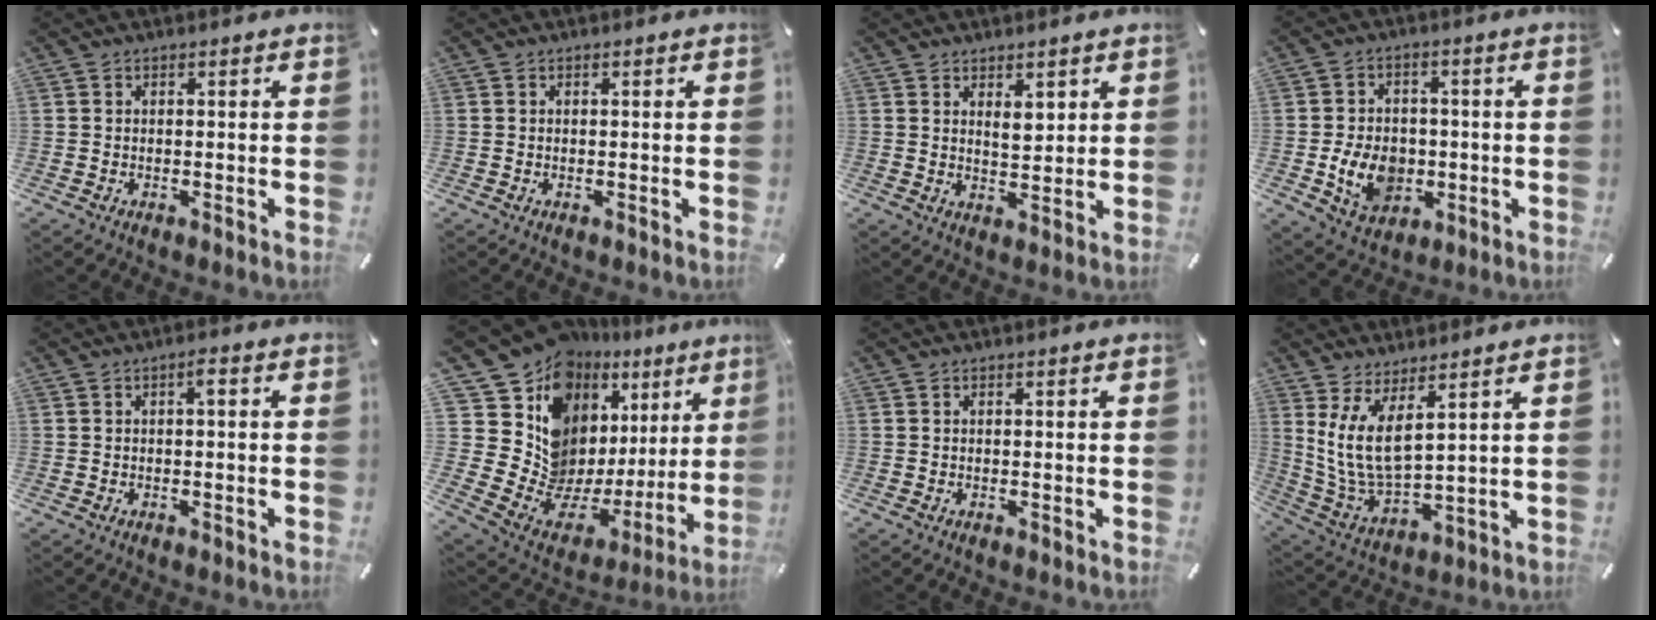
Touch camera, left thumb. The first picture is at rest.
{"total": 0.0}
{"total": 4.2, "force": [2.6, 2.3, 2.3], "torque": [-0.020, -0.015, 0.040]}
{"total": 10.4, "force": [-2.0, 8.2, 6.1], "torque": [-0.122, 0.014, -0.032]}
{"total": 1.6, "force": [0.0, 0.4, 1.6], "torque": [-0.033, 0.005, -0.002]}
{"total": 12.4, "force": [7.5, 8.5, 5.0], "torque": [-0.057, -0.128, 0.149]}
{"total": 0.0}
{"total": 11.1, "force": [4.8, 5.1, 8.5], "torque": [-0.205, -0.030, 0.095]}